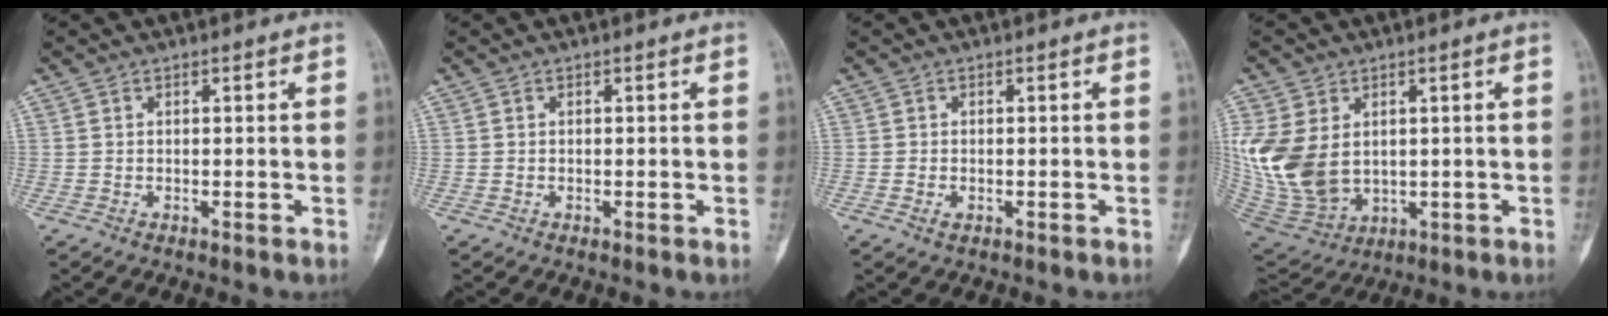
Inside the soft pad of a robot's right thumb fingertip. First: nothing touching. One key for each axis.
{"total": 0.0}
{"total": 1.1, "fx": -0.5, "fy": 0.7, "fz": 0.8, "tx": -0.015, "ty": 0.004, "tz": -0.007}
{"total": 16.3, "fx": 1.7, "fy": 11.8, "fz": 11.2, "tx": -0.245, "ty": -0.013, "tz": 0.061}